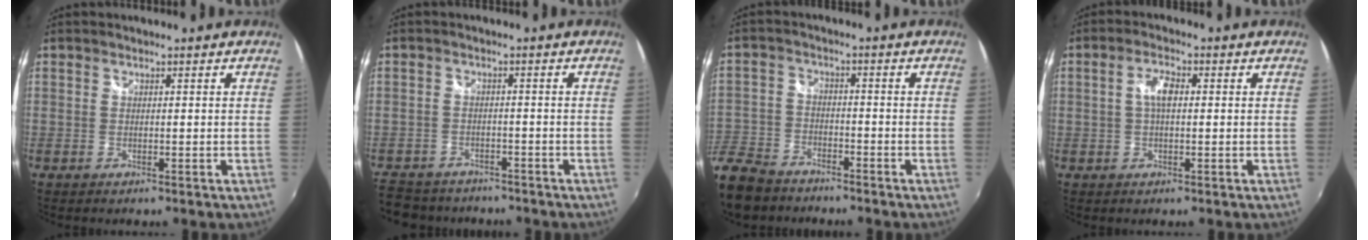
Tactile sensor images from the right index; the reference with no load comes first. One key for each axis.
{"total": 10.1, "fx": -8.2, "fy": 5.3, "fz": 2.6, "tx": -0.087, "ty": 0.007, "tz": -0.130}
{"total": 13.6, "fx": -9.7, "fy": 8.0, "fz": 5.2, "tx": -0.156, "ty": -0.002, "tz": -0.183}
{"total": 3.7, "fx": 0.3, "fy": 1.6, "fz": 3.3, "tx": -0.066, "ty": 0.009, "tz": 0.004}